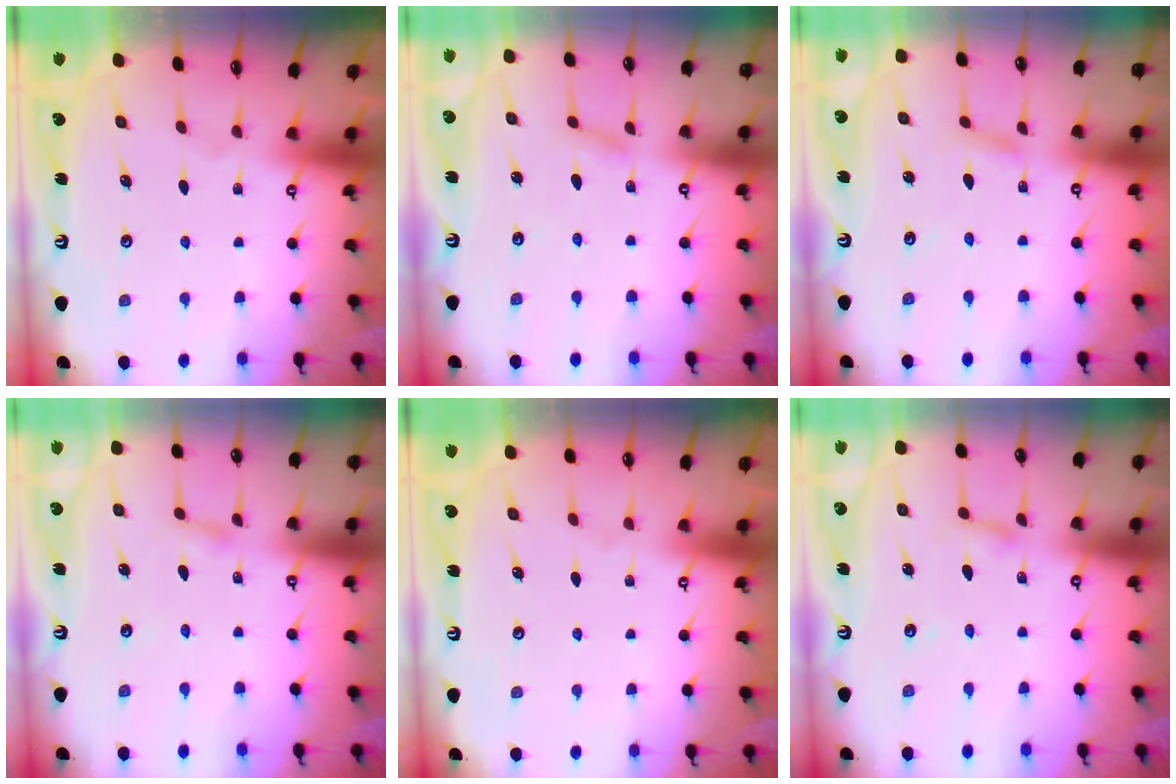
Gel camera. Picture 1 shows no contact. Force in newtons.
{"total": 2.8, "press": 2.8, "slide": 0.3}
{"total": 3.1, "press": 3.0, "slide": 0.3}
{"total": 2.4, "press": 2.4, "slide": 0.3}
{"total": 0.0}
{"total": 2.7, "press": 2.7, "slide": 0.2}